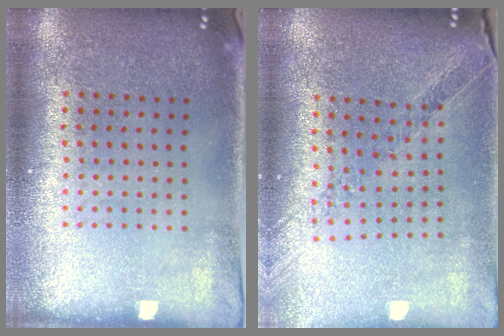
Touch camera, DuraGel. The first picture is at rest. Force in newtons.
{"total": 0.6, "press": 0.6, "slide": 0.1}